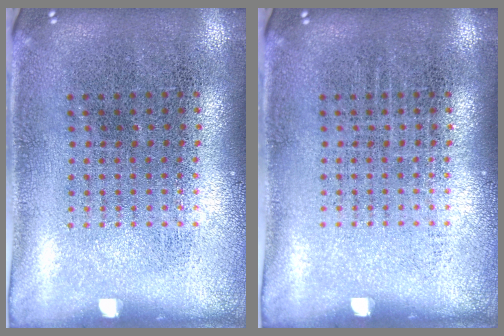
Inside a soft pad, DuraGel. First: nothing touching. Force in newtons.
{"total": 0.0}